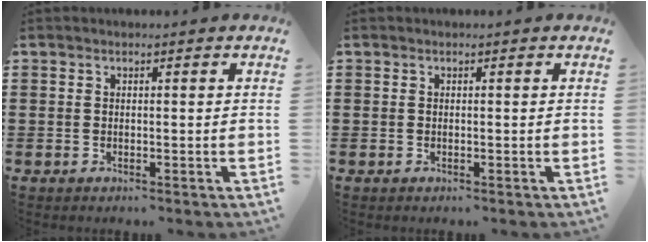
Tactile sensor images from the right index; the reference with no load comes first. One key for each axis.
{"total": 0.0}